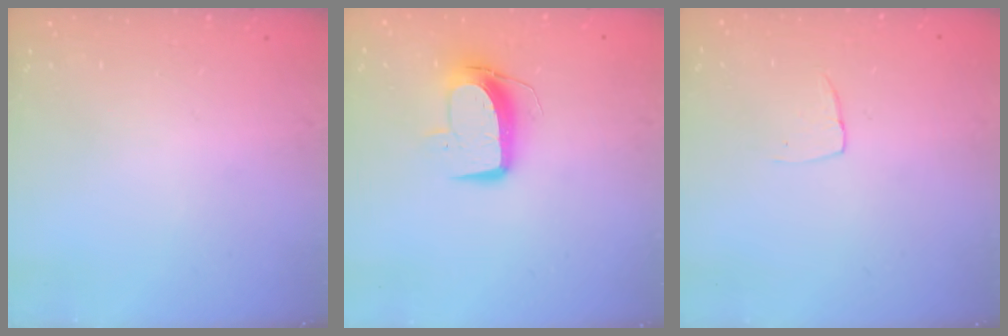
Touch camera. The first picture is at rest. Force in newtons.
{"total": 10.3, "press": 10.3, "slide": 0.8}
{"total": 4.0, "press": 4.0, "slide": 0.2}